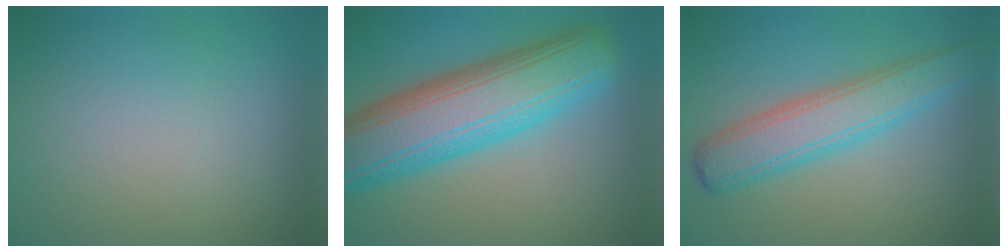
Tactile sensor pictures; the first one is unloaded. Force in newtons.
{"total": 11.5, "press": 11.5, "slide": 0.5}
{"total": 5.5, "press": 5.5, "slide": 0.1}